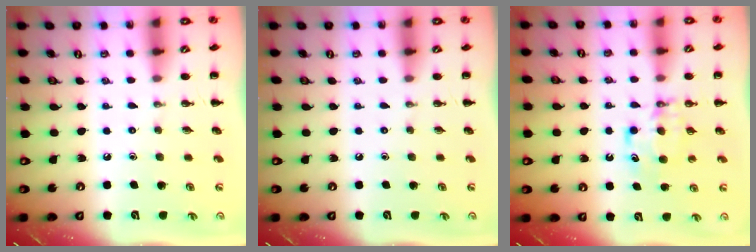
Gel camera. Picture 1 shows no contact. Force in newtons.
{"total": 0.0}
{"total": 6.1, "press": 6.0, "slide": 1.0}